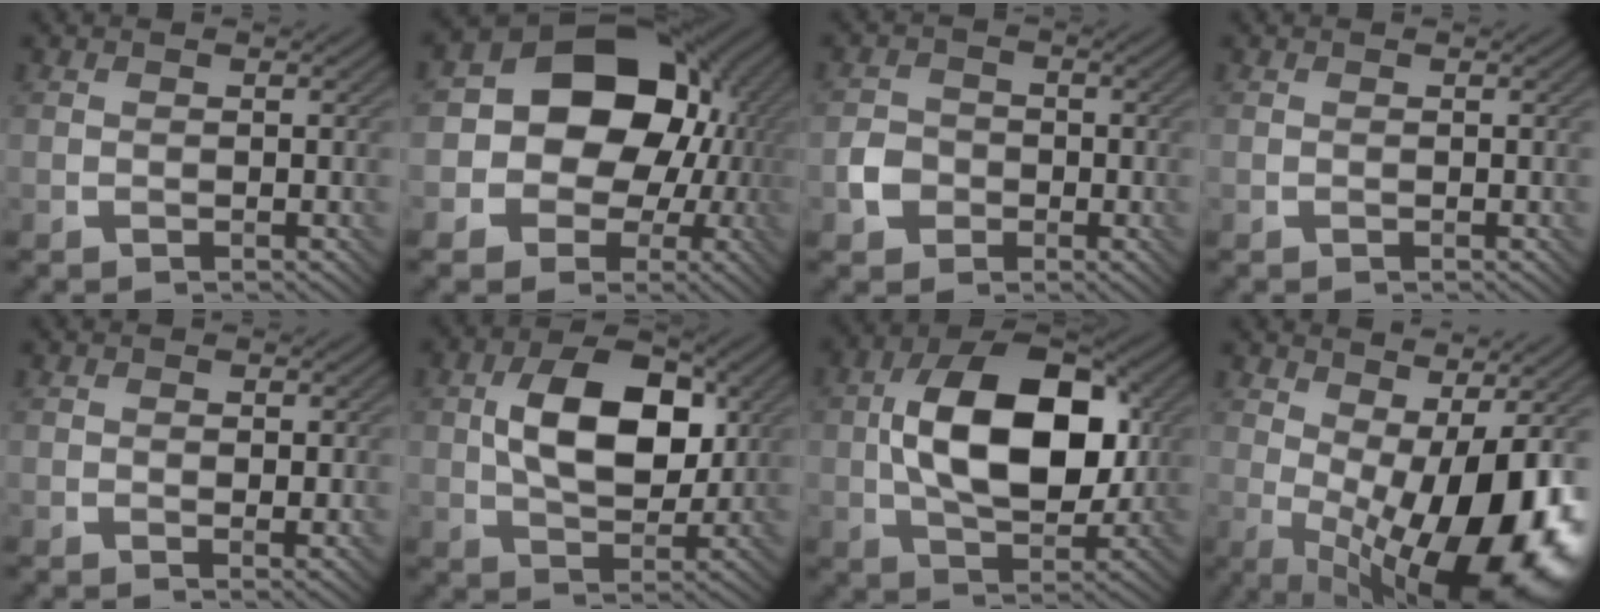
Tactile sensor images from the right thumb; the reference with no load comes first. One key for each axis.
{"total": 15.1, "fx": -0.1, "fy": 12.5, "fz": 8.6, "tx": -0.130, "ty": 0.001, "tz": -0.028}
{"total": 3.2, "fx": -1.2, "fy": 2.7, "fz": 1.1, "tx": -0.022, "ty": 0.002, "tz": -0.027}
{"total": 0.0}
{"total": 1.5, "fx": 0.2, "fy": 0.9, "fz": 1.3, "tx": -0.018, "ty": -0.006, "tz": 0.007}
{"total": 10.8, "fx": 1.9, "fy": 6.6, "fz": 8.4, "tx": -0.153, "ty": 0.007, "tz": 0.033}
{"total": 14.6, "fx": 1.1, "fy": 8.7, "fz": 11.7, "tx": -0.212, "ty": 0.012, "tz": 0.016}
{"total": 16.7, "fx": -1.2, "fy": 7.2, "fz": 15.0, "tx": -0.220, "ty": -0.011, "tz": -0.005}